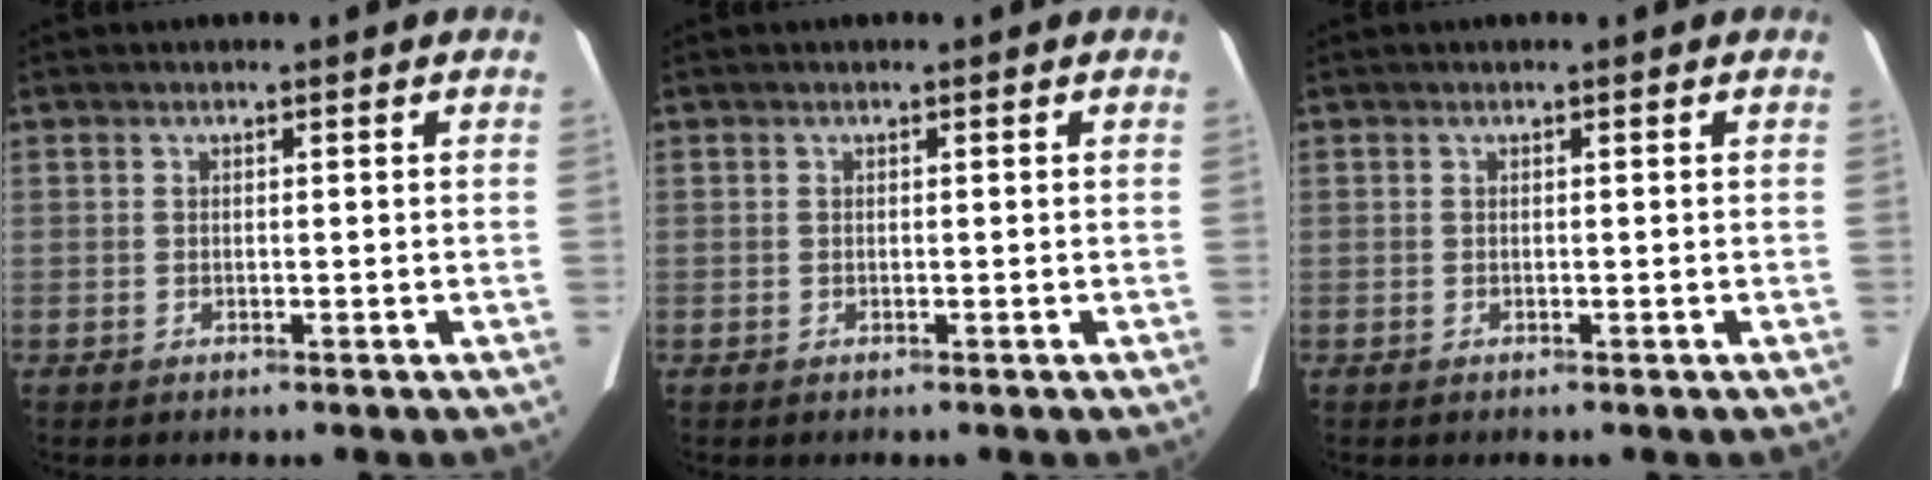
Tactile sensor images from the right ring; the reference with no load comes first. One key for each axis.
{"total": 0.0}
{"total": 0.0}